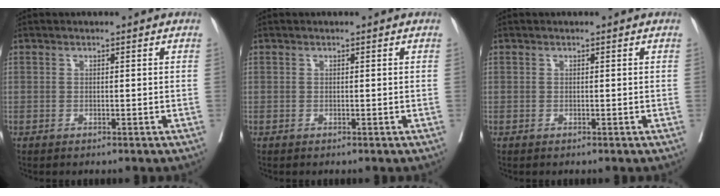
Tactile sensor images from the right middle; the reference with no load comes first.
{"total": 0.0}
{"total": 0.0}